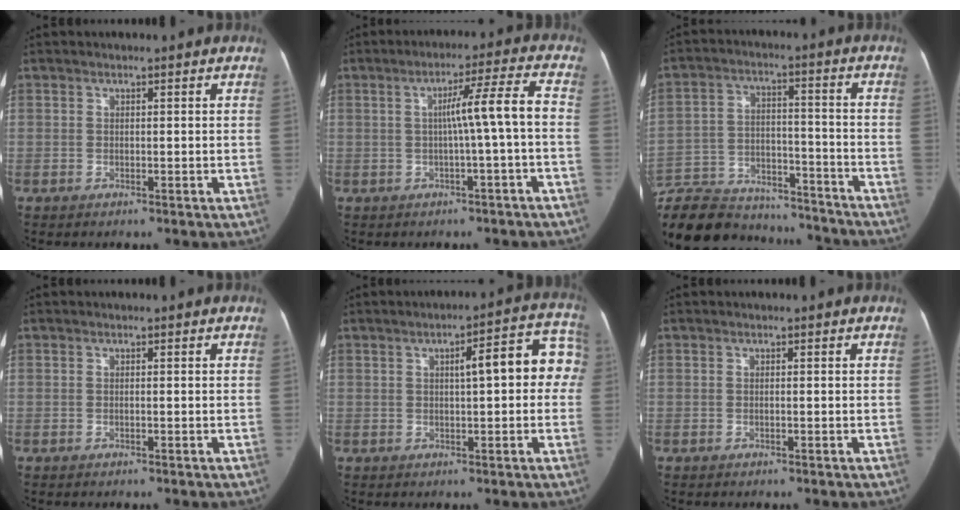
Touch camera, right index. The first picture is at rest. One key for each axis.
{"total": 6.9, "fx": -0.8, "fy": -0.9, "fz": 6.7, "tx": -0.104, "ty": 0.020, "tz": -0.009}
{"total": 24.2, "fx": -21.9, "fy": 6.9, "fz": 7.8, "tx": -0.175, "ty": -0.005, "tz": -0.327}
{"total": 0.0}
{"total": 9.8, "fx": 1.7, "fy": 2.6, "fz": 9.3, "tx": -0.110, "ty": 0.043, "tz": 0.017}
{"total": 0.0}